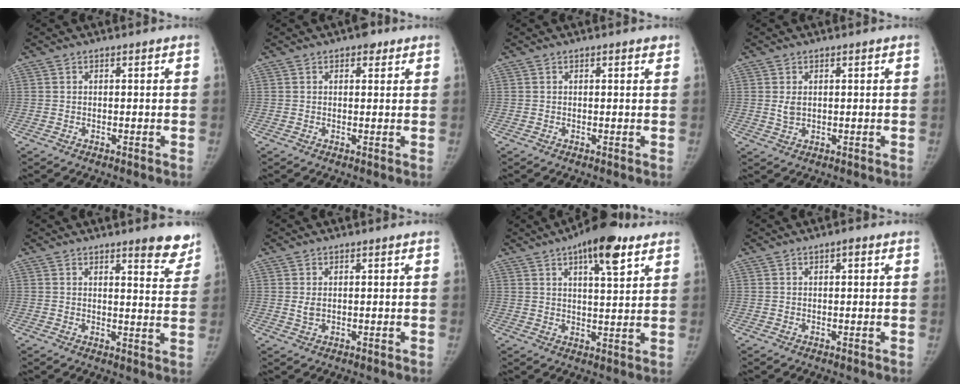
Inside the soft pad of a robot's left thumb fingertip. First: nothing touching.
{"total": 2.7, "force": [1.7, 1.5, 1.5], "torque": [-0.005, -0.004, 0.019]}
{"total": 0.9, "force": [0.7, 0.3, 0.6], "torque": [-0.005, -0.002, 0.008]}
{"total": 2.0, "force": [0.5, 1.2, 1.5], "torque": [-0.024, -0.006, 0.014]}
{"total": 7.4, "force": [5.7, 1.8, 4.3], "torque": [-0.023, -0.037, 0.065]}
{"total": 1.5, "force": [0.4, 0.8, 1.2], "torque": [-0.021, -0.004, 0.012]}
{"total": 12.0, "force": [6.9, 4.0, 8.9], "torque": [-0.109, -0.025, 0.097]}
{"total": 1.4, "force": [0.7, 0.5, 1.1], "torque": [-0.015, 0.001, 0.007]}